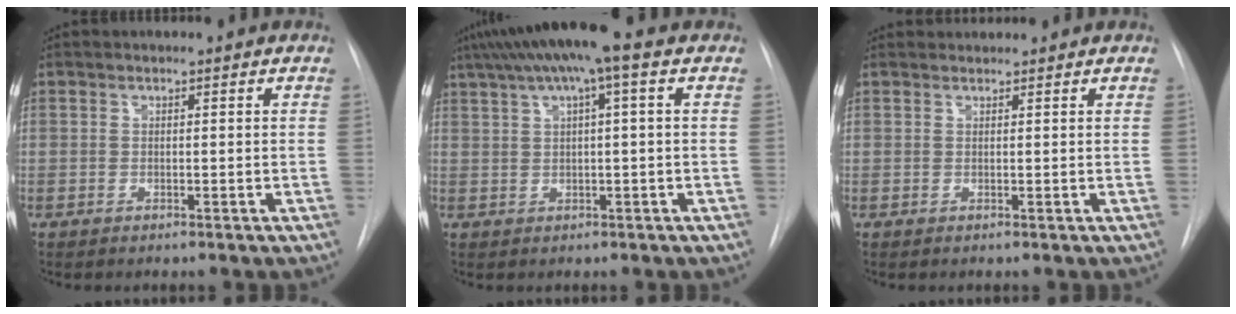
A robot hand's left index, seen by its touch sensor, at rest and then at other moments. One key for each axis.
{"total": 9.5, "fx": 5.2, "fy": 0.3, "fz": 8.0, "tx": -0.138, "ty": 0.038, "tz": 0.082}
{"total": 2.5, "fx": 2.5, "fy": 0.4, "fz": 0.1, "tx": -0.005, "ty": 0.028, "tz": 0.042}